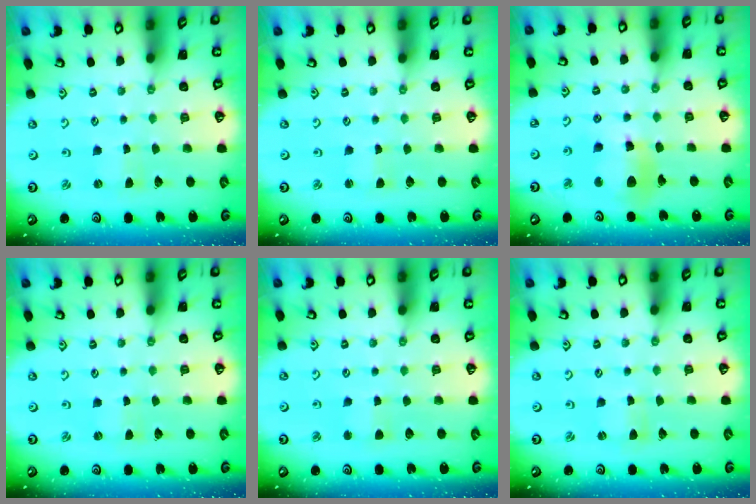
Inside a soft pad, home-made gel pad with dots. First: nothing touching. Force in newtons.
{"total": 1.1, "press": 1.1, "slide": 0.2}
{"total": 11.7, "press": 11.5, "slide": 1.8}
{"total": 0.0}
{"total": 3.4, "press": 3.4, "slide": 0.3}
{"total": 0.0}